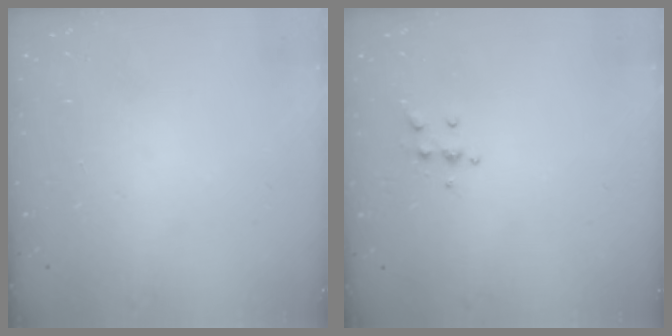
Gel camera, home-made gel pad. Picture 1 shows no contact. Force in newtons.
{"total": 5.0, "press": 4.8, "slide": 1.0}